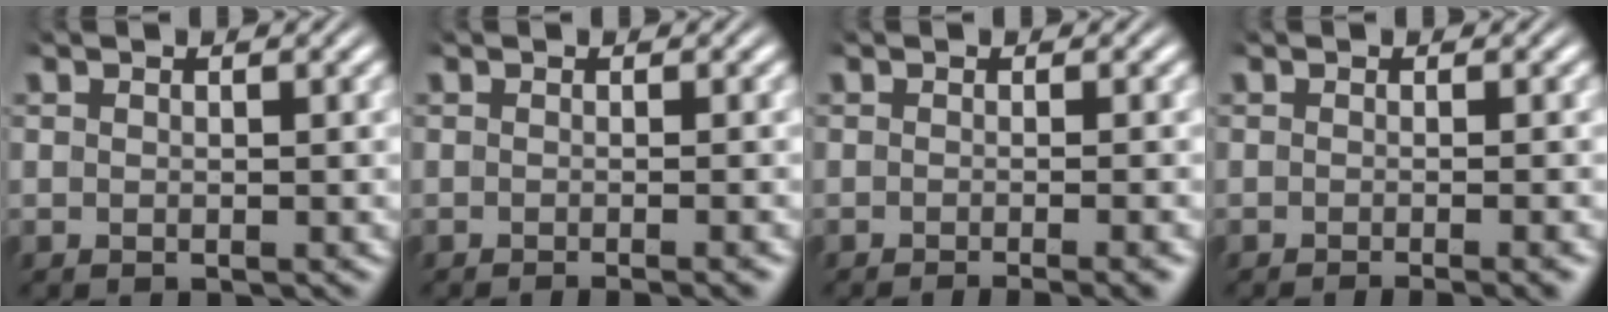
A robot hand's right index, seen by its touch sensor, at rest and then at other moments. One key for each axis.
{"total": 1.5, "fx": -1.4, "fy": -0.3, "fz": 0.5, "tx": 0.000, "ty": 0.003, "tz": -0.024}
{"total": 2.6, "fx": -2.3, "fy": -0.1, "fz": 1.1, "tx": -0.003, "ty": 0.002, "tz": -0.039}
{"total": 2.1, "fx": -1.8, "fy": -0.2, "fz": 0.9, "tx": -0.003, "ty": 0.003, "tz": -0.031}